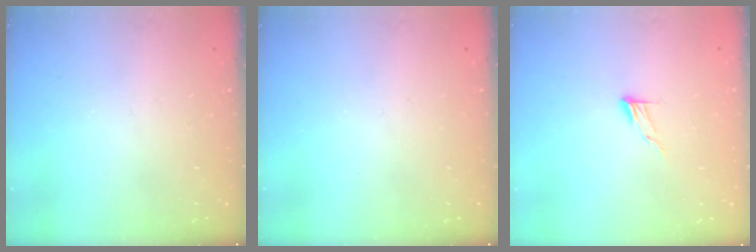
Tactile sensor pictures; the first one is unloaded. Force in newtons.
{"total": 0.0}
{"total": 6.1, "press": 6.1, "slide": 0.5}